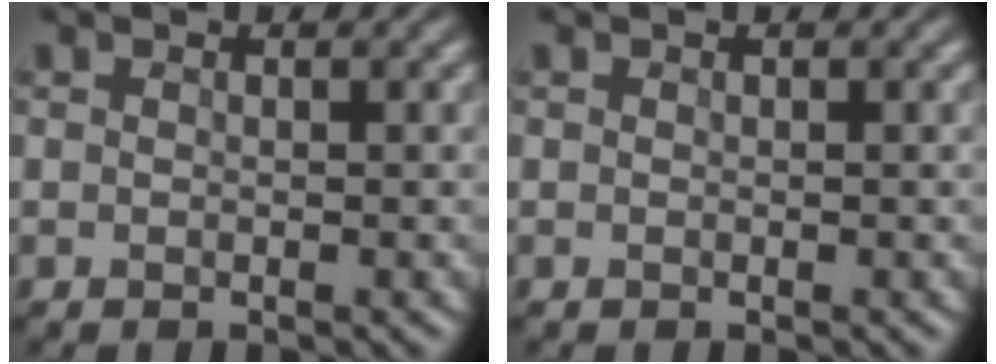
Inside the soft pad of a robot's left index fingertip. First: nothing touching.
{"total": 0.0}